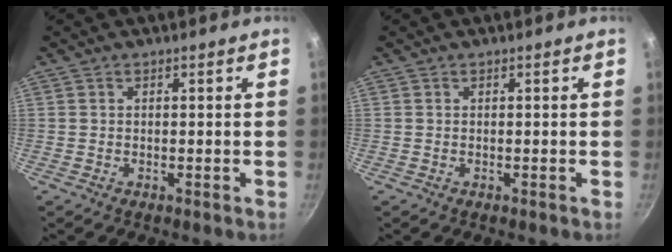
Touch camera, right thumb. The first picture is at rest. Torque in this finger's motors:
{"motor_torque": [-0.17, -0.19, 0.45, -0.04, -0.02]}